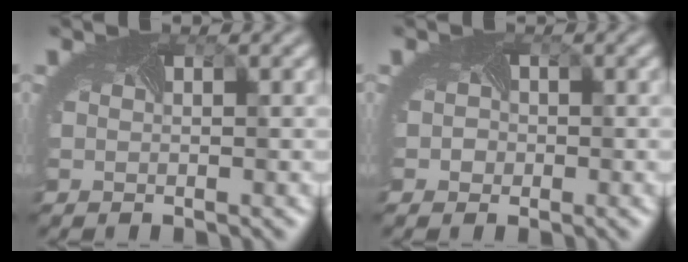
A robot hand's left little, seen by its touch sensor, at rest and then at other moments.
{"total": 1.5, "force": [0.0, 1.4, 0.2], "torque": [0.003, 0.002, -0.011]}